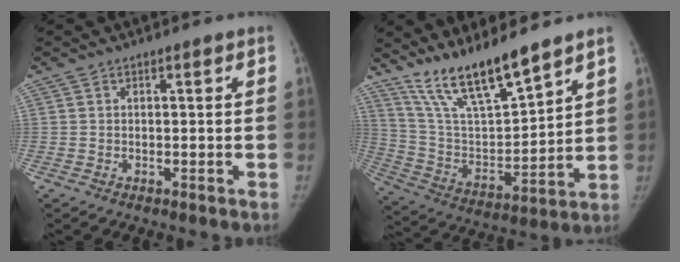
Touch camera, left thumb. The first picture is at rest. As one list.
[{"total": 15.4, "force": [12.4, 2.8, 8.6], "torque": [-0.139, -0.071, 0.244]}]